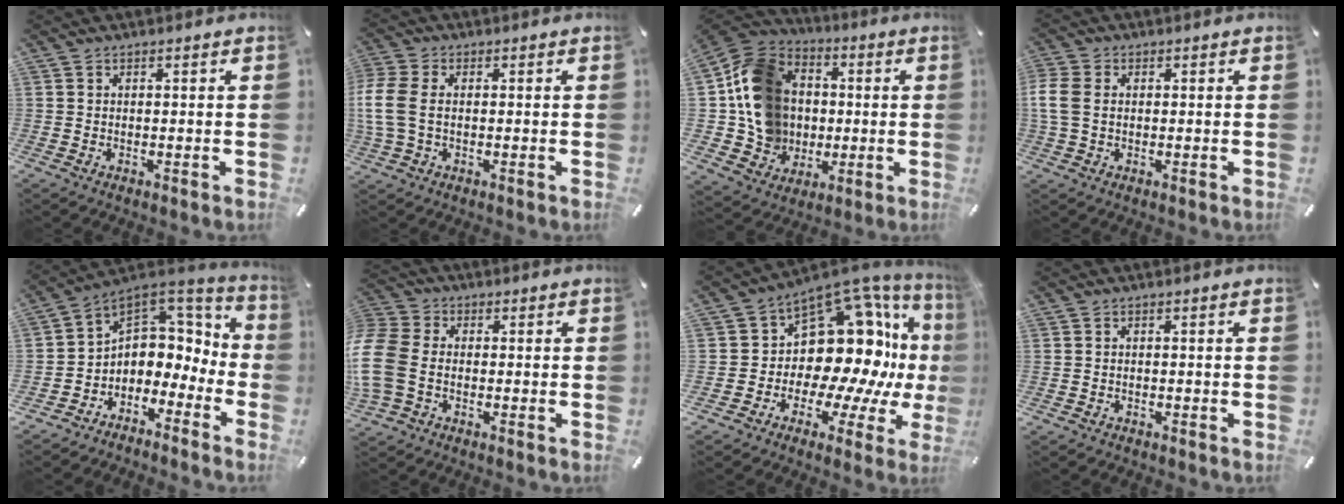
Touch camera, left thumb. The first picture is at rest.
{"total": 7.3, "force": [-0.2, 4.9, 5.4], "torque": [-0.135, -0.002, -0.006]}
{"total": 16.2, "force": [0.0, 14.9, 6.4], "torque": [-0.112, 0.014, 0.013]}
{"total": 5.3, "force": [0.3, 3.9, 3.7], "torque": [-0.095, 0.001, 0.001]}
{"total": 6.1, "force": [0.7, 5.9, 1.2], "torque": [-0.027, -0.025, 0.021]}
{"total": 9.6, "force": [-1.7, 7.2, 6.2], "torque": [-0.148, 0.010, -0.028]}
{"total": 18.7, "force": [5.0, 13.5, 11.9], "torque": [-0.154, -0.093, 0.107]}
{"total": 0.8, "force": [-0.6, 0.6, 0.2], "torque": [-0.004, 0.001, -0.014]}